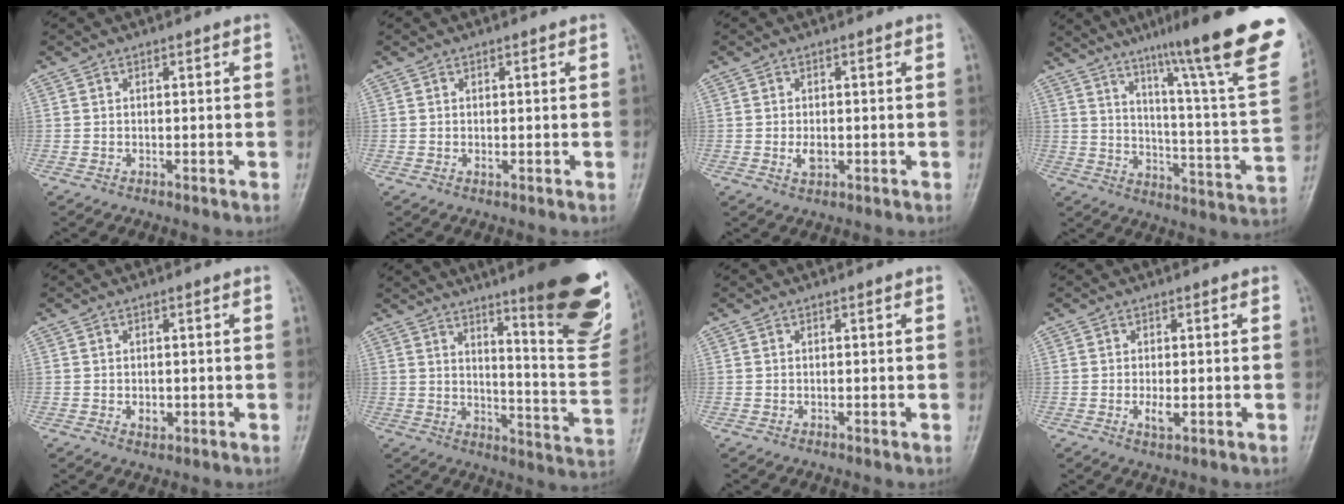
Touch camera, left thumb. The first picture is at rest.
{"total": 0.7, "force": [0.2, 0.1, 0.6], "torque": [-0.014, 0.001, 0.004]}
{"total": 2.3, "force": [-0.1, 1.2, 1.9], "torque": [-0.030, -0.004, 0.003]}
{"total": 27.3, "force": [18.0, 2.5, 20.3], "torque": [-0.268, -0.084, 0.251]}
{"total": 1.9, "force": [-0.1, 1.3, 1.4], "torque": [-0.015, -0.002, 0.002]}
{"total": 23.6, "force": [13.6, 4.3, 18.8], "torque": [-0.214, -0.080, 0.189]}
{"total": 0.0}
{"total": 2.3, "force": [-0.2, 0.8, 2.2], "torque": [-0.041, -0.005, 0.001]}